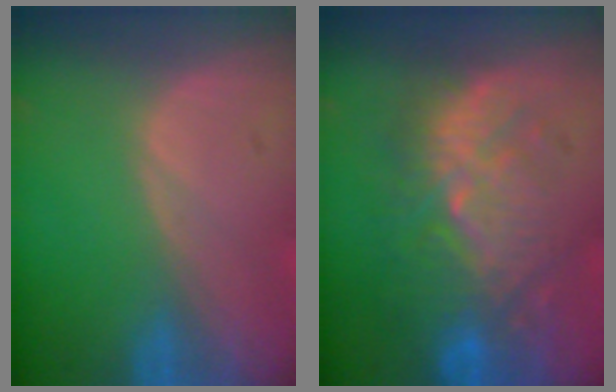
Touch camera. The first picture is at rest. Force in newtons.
{"total": 10.1, "press": 9.4, "slide": 3.7}